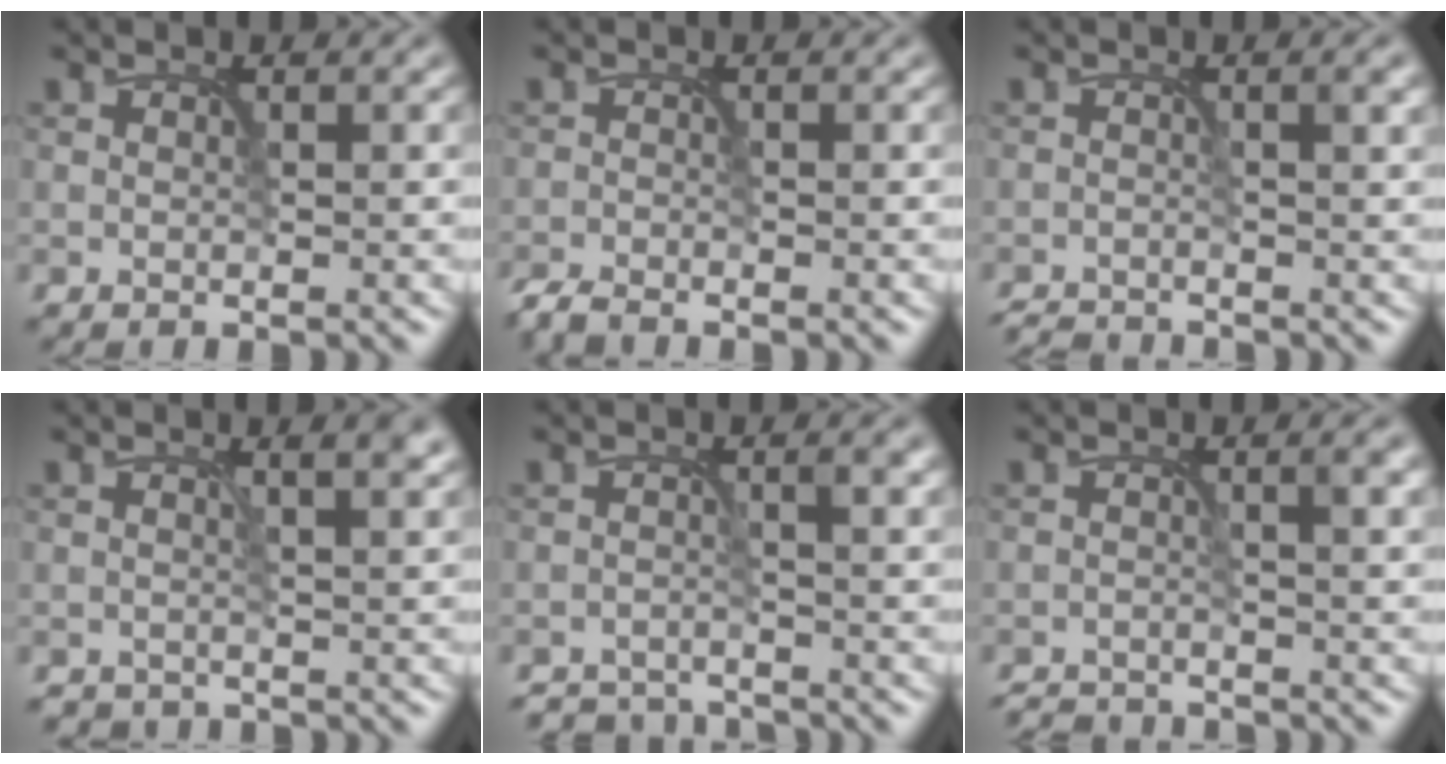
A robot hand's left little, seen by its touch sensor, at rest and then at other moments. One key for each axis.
{"total": 1.8, "fx": -1.8, "fy": 0.1, "fz": 0.5, "tx": -0.011, "ty": -0.008, "tz": -0.041}
{"total": 2.5, "fx": -1.9, "fy": 0.5, "fz": 1.5, "tx": -0.021, "ty": -0.004, "tz": -0.043}
{"total": 1.5, "fx": 0.3, "fy": 0.6, "fz": 1.4, "tx": -0.013, "ty": -0.002, "tz": 0.005}
{"total": 3.1, "fx": -2.8, "fy": 0.7, "fz": 1.1, "tx": -0.012, "ty": -0.003, "tz": -0.053}
{"total": 2.8, "fx": -2.1, "fy": 0.6, "fz": 1.8, "tx": -0.022, "ty": 0.000, "tz": -0.045}